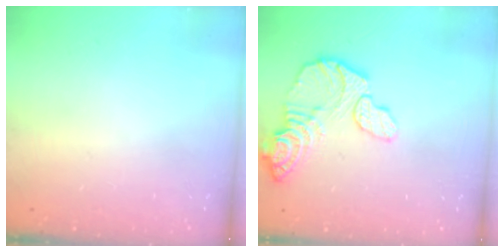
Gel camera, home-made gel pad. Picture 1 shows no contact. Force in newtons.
{"total": 14.7, "press": 14.6, "slide": 1.4}